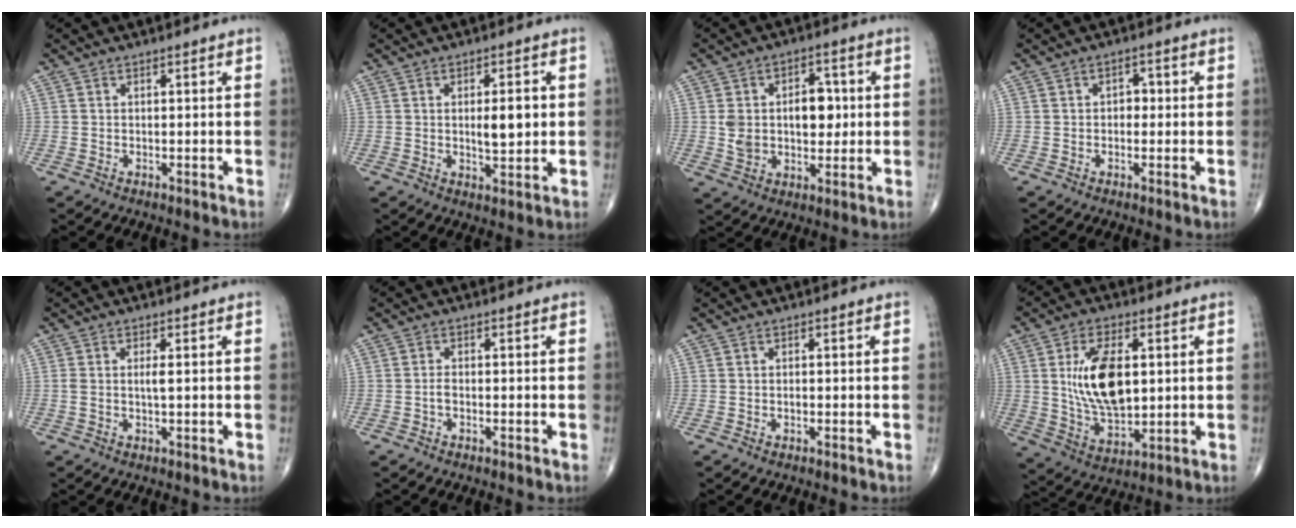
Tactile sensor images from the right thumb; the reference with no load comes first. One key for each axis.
{"total": 6.1, "fx": 0.5, "fy": 2.3, "fz": 5.6, "tx": -0.078, "ty": -0.007, "tz": 0.010}
{"total": 10.9, "fx": 1.0, "fy": 7.2, "fz": 8.1, "tx": -0.102, "ty": 0.010, "tz": 0.024}
{"total": 2.2, "fx": 0.0, "fy": 1.6, "fz": 1.6, "tx": -0.004, "ty": 0.009, "tz": -0.006}
{"total": 1.9, "fx": 0.2, "fy": 0.3, "fz": 1.8, "tx": -0.041, "ty": -0.001, "tz": 0.004}
{"total": 1.3, "fx": -0.6, "fy": 0.5, "fz": 1.0, "tx": -0.021, "ty": 0.004, "tz": -0.013}
{"total": 0.6, "fx": -0.2, "fy": 0.3, "fz": 0.5, "tx": -0.008, "ty": 0.001, "tz": -0.005}
{"total": 14.8, "fx": 2.2, "fy": 7.8, "fz": 12.4, "tx": -0.209, "ty": -0.012, "tz": 0.048}